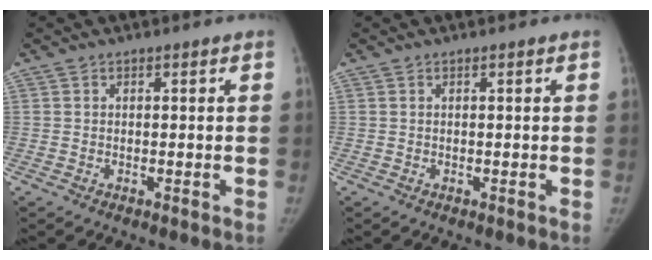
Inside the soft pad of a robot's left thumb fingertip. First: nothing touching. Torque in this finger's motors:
{"motor_torque": [-0.23, 0.06, -0.29, -0.02, -0.01]}